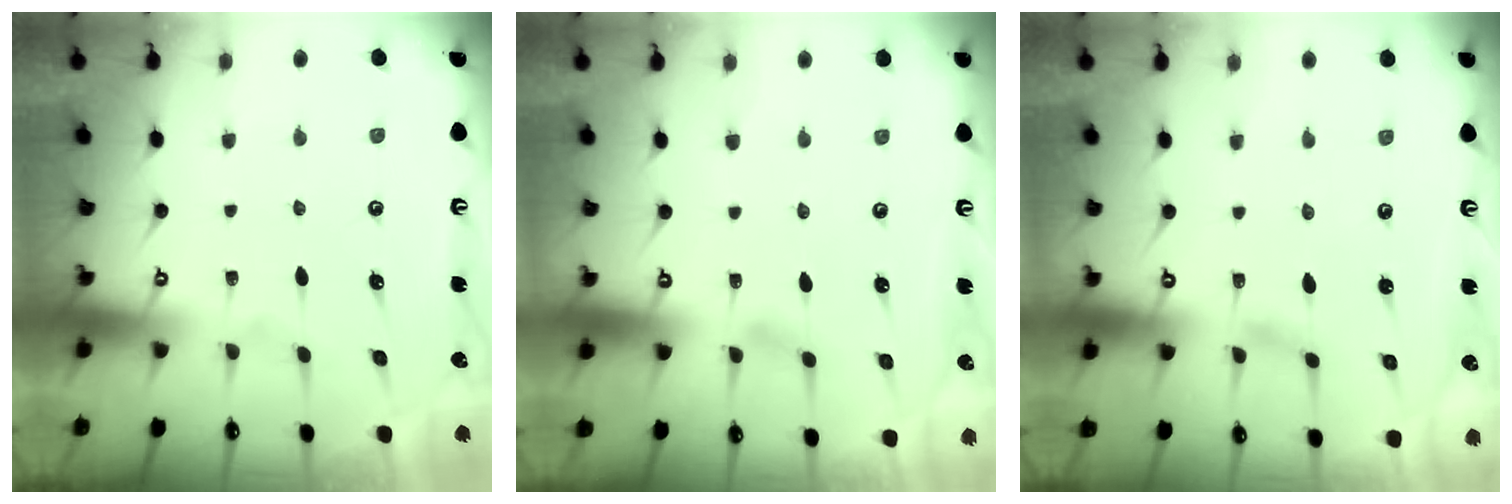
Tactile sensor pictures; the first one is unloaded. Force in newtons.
{"total": 2.3, "press": 2.3, "slide": 0.3}
{"total": 2.1, "press": 2.1, "slide": 0.2}